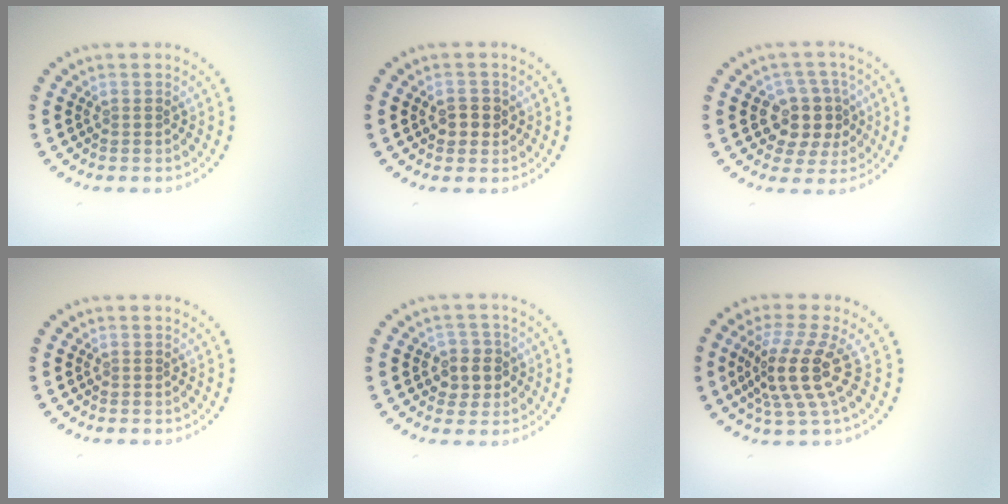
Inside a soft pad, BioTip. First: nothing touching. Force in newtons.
{"total": 2.0, "press": 2.0, "slide": 0.4}
{"total": 4.7, "press": 4.2, "slide": 1.9}
{"total": 0.0}
{"total": 2.7, "press": 2.5, "slide": 0.9}
{"total": 4.6, "press": 3.5, "slide": 3.0}